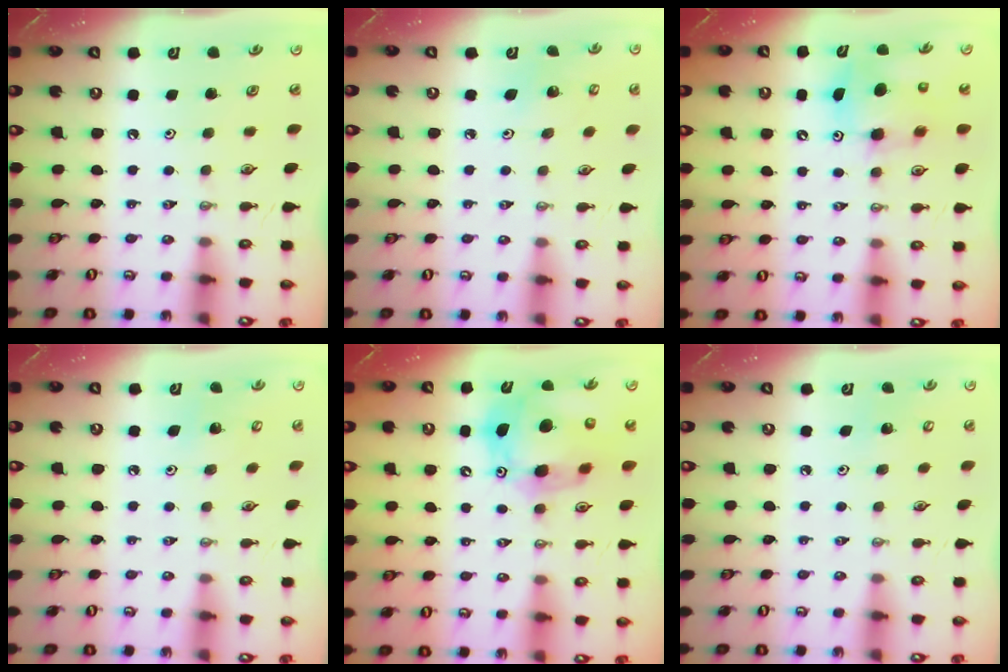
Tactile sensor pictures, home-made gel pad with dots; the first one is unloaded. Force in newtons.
{"total": 4.1, "press": 4.1, "slide": 0.2}
{"total": 8.0, "press": 8.0, "slide": 0.7}
{"total": 4.3, "press": 4.3, "slide": 0.3}
{"total": 15.6, "press": 15.3, "slide": 2.5}
{"total": 4.4, "press": 4.3, "slide": 0.4}